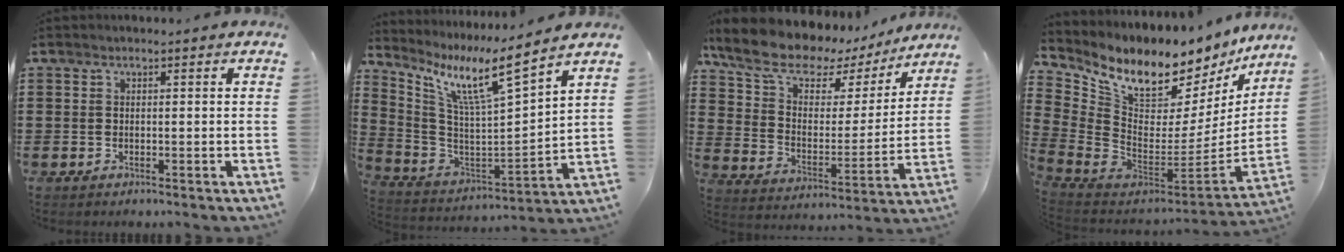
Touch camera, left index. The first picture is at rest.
{"total": 9.9, "force": [6.7, 0.4, 7.3], "torque": [-0.169, -0.046, 0.104]}
{"total": 10.8, "force": [8.5, 4.7, 4.8], "torque": [-0.126, -0.046, 0.150]}
{"total": 8.9, "force": [7.1, 3.5, 4.0], "torque": [-0.106, -0.078, 0.121]}